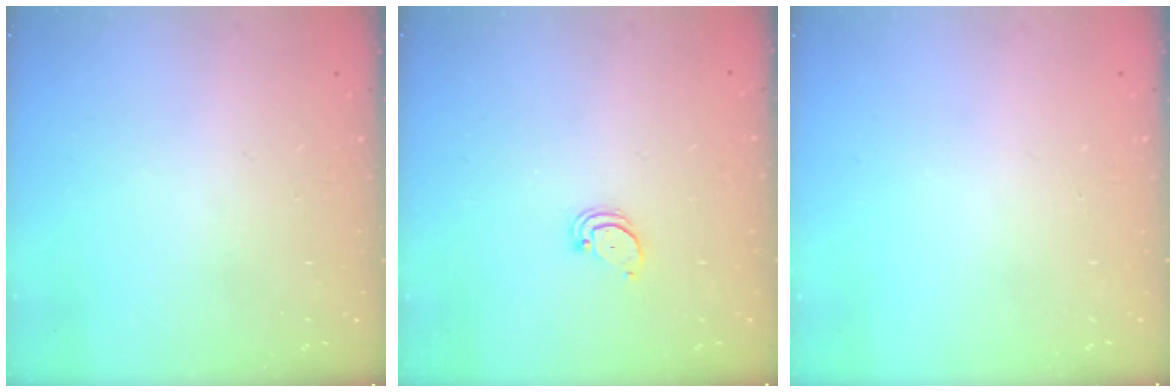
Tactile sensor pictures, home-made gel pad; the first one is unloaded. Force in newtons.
{"total": 2.0, "press": 2.0, "slide": 0.2}
{"total": 0.0}